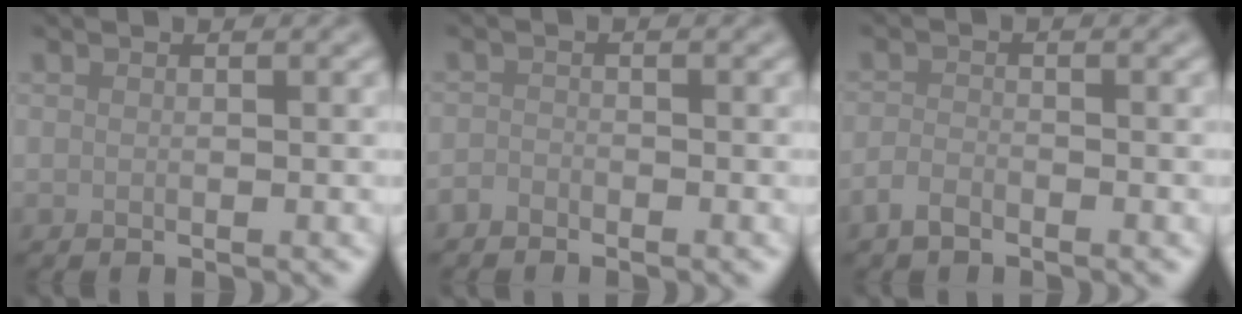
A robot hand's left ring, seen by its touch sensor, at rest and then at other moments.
{"total": 1.0, "force": [-0.9, 0.4, 0.2], "torque": [0.000, -0.001, -0.021]}
{"total": 1.5, "force": [-1.2, 0.6, 0.7], "torque": [-0.015, 0.001, -0.029]}